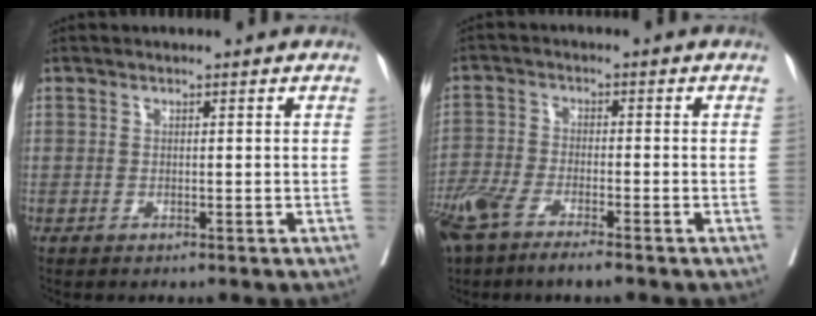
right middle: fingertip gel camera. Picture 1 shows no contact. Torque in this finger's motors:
{"motor_torque": [1.23, -0.91, 0.19, 0.13]}